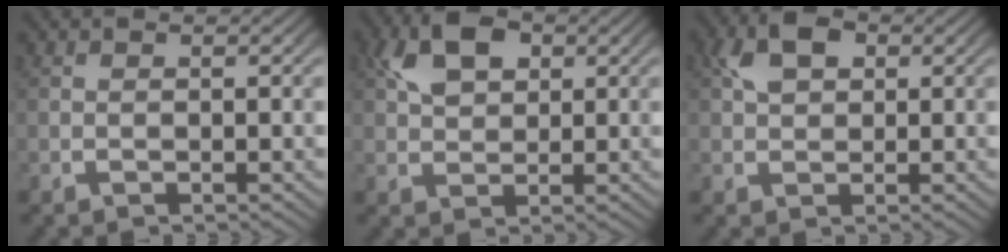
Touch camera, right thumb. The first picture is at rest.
{"total": 5.3, "force": [2.2, 3.3, 3.5], "torque": [-0.066, 0.001, 0.047]}
{"total": 4.3, "force": [1.6, 2.8, 2.8], "torque": [-0.054, 0.002, 0.032]}